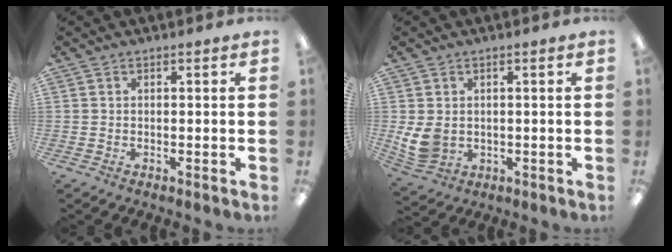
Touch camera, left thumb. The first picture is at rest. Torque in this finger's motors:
{"motor_torque": [-0.22, 0.48, 0.27, -0.30, 0.04]}